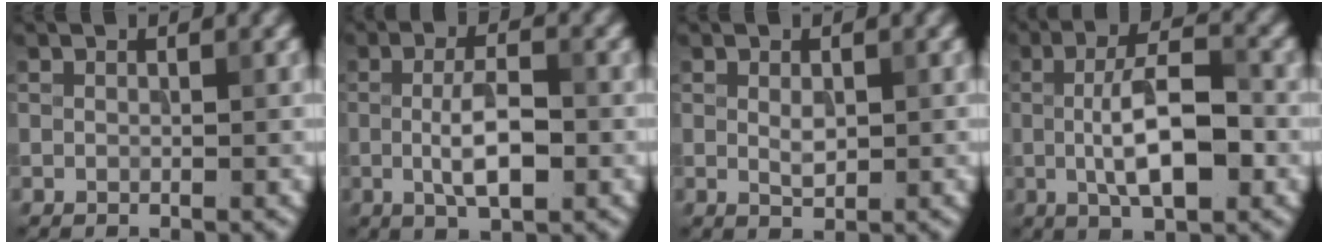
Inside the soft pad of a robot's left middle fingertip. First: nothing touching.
{"total": 4.4, "force": [-0.5, 1.4, 4.1], "torque": [-0.080, 0.000, -0.012]}
{"total": 1.4, "force": [0.2, 0.7, 1.1], "torque": [-0.022, -0.002, 0.007]}
{"total": 6.8, "force": [-0.6, 2.4, 6.3], "torque": [-0.113, 0.004, -0.013]}